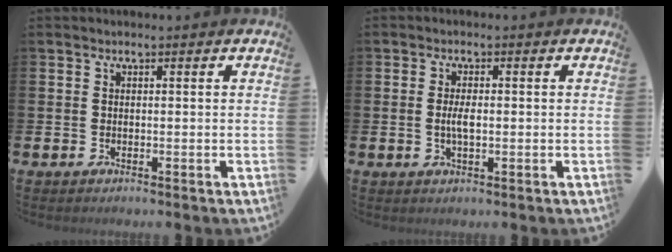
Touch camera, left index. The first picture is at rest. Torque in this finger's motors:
{"motor_torque": [0.73, 0.34, 0.10, 0.11]}